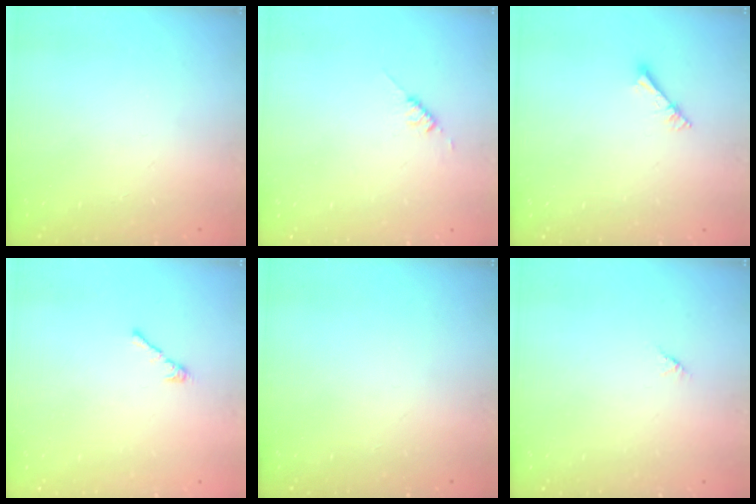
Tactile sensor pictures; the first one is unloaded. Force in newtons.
{"total": 2.6, "press": 2.6, "slide": 0.3}
{"total": 3.4, "press": 3.4, "slide": 0.3}
{"total": 0.6, "press": 0.4, "slide": 0.4}
{"total": 0.0}
{"total": 1.2, "press": 1.2, "slide": 0.3}